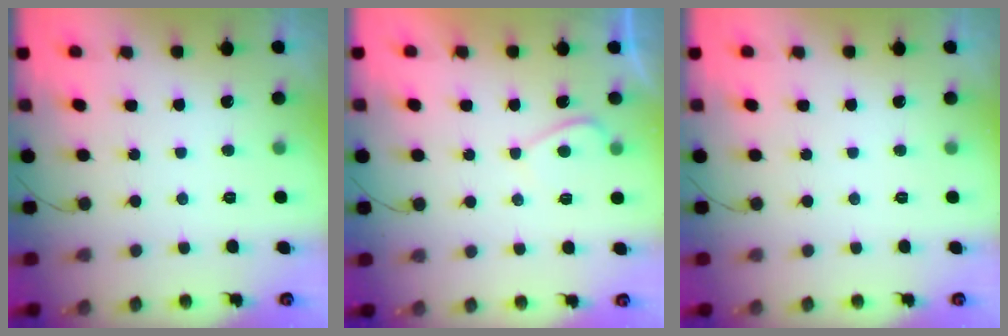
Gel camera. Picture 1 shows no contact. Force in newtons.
{"total": 0.5, "press": 0.2, "slide": 0.5}
{"total": 0.0}